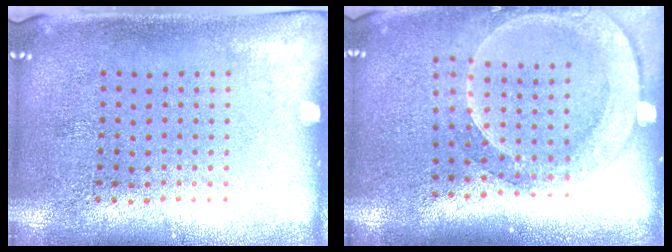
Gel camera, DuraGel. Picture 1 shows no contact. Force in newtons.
{"total": 2.3, "press": 1.8, "slide": 1.4}